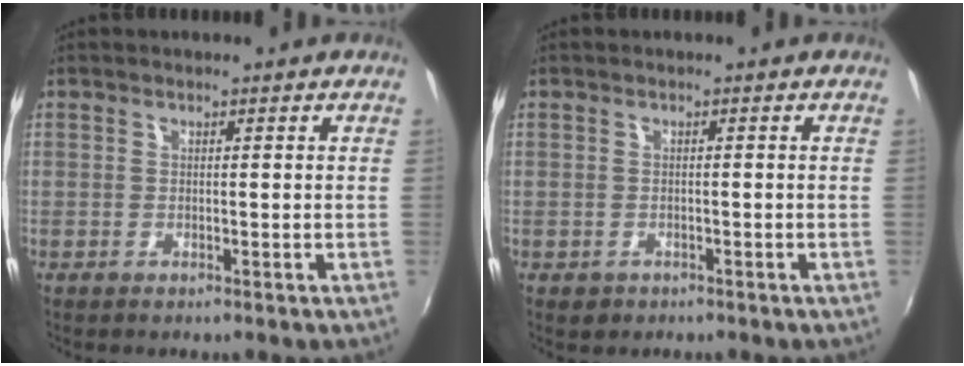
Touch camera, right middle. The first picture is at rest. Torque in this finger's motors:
{"motor_torque": [0.20, -0.15, -0.01, 0.00]}